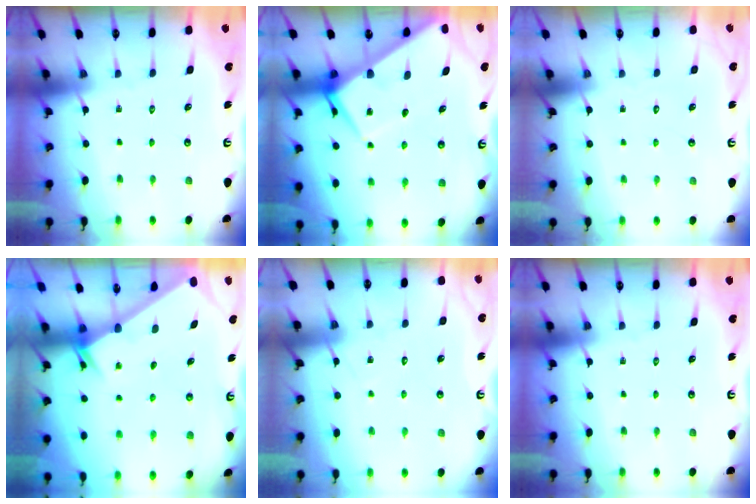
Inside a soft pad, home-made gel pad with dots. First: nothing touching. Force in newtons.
{"total": 8.5, "press": 8.4, "slide": 0.6}
{"total": 1.6, "press": 1.6, "slide": 0.1}
{"total": 1.9, "press": 1.9, "slide": 0.1}
{"total": 7.8, "press": 7.8, "slide": 0.5}
{"total": 0.0}